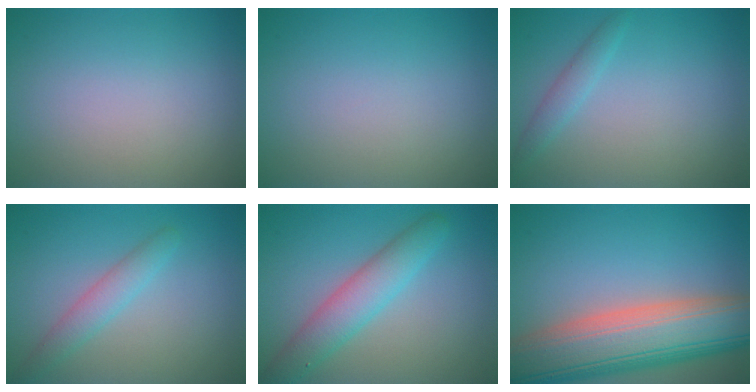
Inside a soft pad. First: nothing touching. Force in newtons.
{"total": 0.0}
{"total": 1.5, "press": 1.5, "slide": 0.1}
{"total": 2.4, "press": 2.4, "slide": 0.2}
{"total": 4.5, "press": 4.5, "slide": 0.1}
{"total": 12.4, "press": 12.4, "slide": 0.8}